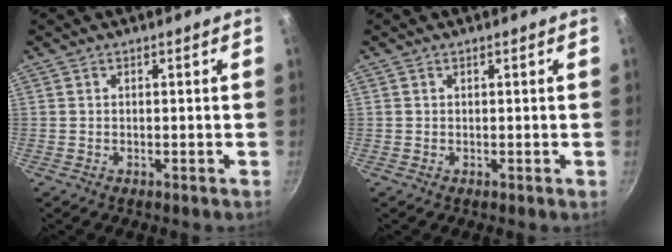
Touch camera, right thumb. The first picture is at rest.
{"total": 0.0}